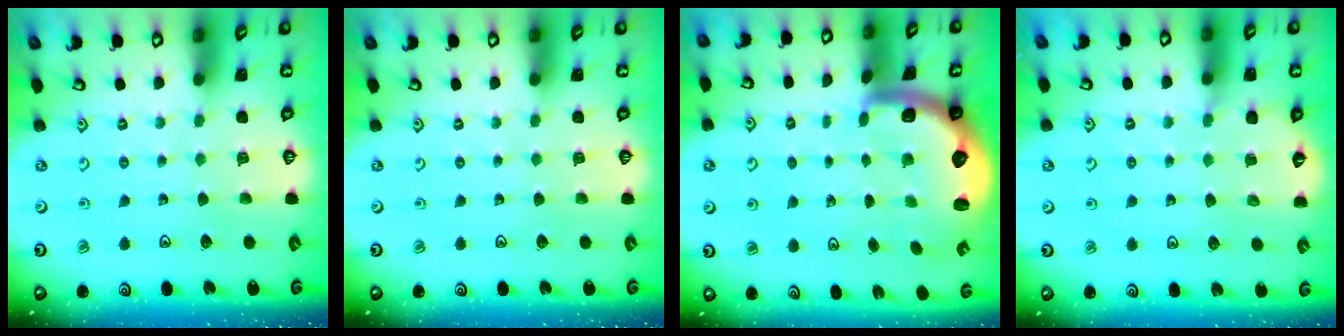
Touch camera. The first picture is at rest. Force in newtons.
{"total": 0.0}
{"total": 2.8, "press": 2.5, "slide": 1.4}
{"total": 5.2, "press": 4.8, "slide": 1.8}